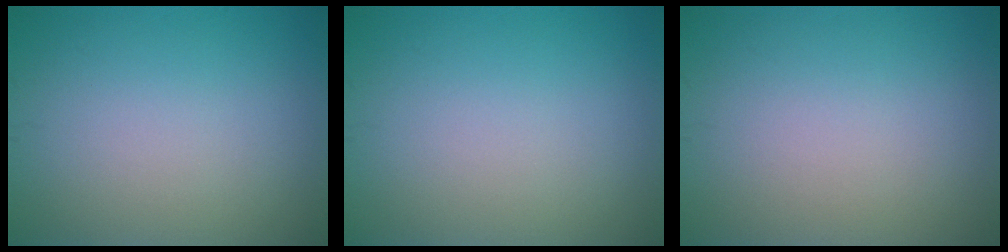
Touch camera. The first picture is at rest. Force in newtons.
{"total": 0.0}
{"total": 0.0}